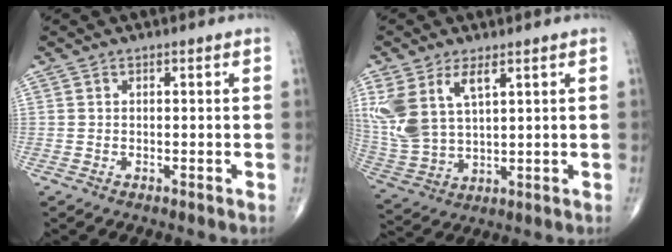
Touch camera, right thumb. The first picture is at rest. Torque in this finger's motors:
{"motor_torque": [0.92, 1.02, 1.10, 0.71, 0.13]}